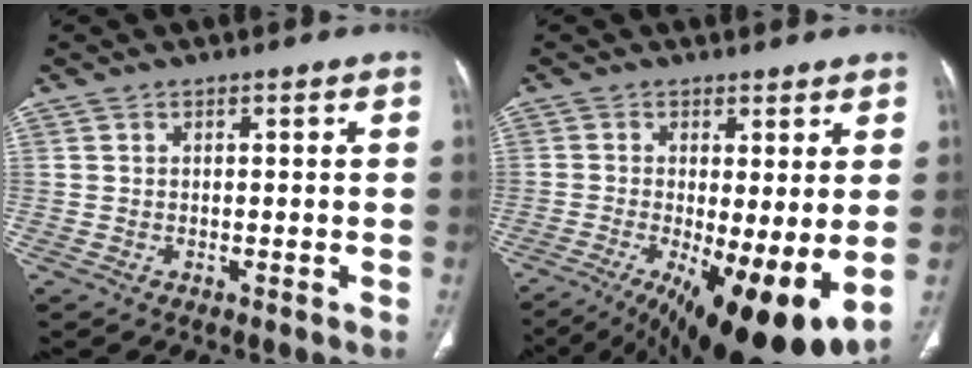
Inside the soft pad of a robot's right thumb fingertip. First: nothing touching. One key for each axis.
{"total": 16.5, "fx": -4.1, "fy": 5.1, "fz": 15.2, "tx": -0.223, "ty": -0.024, "tz": -0.047}